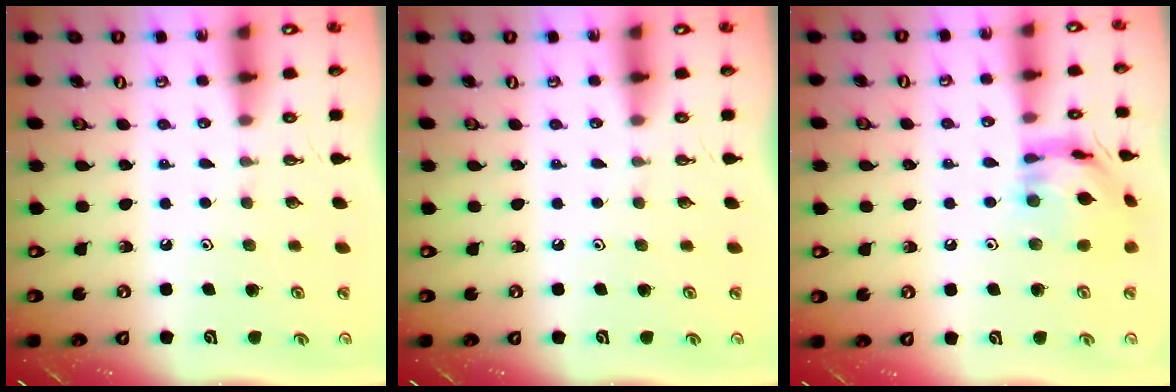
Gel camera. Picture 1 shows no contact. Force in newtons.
{"total": 0.0}
{"total": 13.7, "press": 13.6, "slide": 1.3}